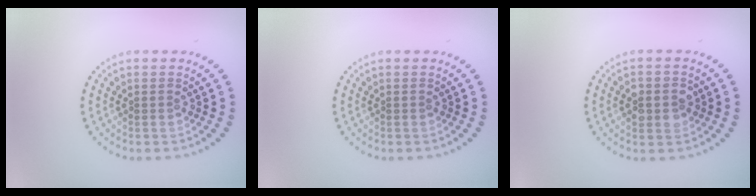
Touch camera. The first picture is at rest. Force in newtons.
{"total": 0.0}
{"total": 2.6, "press": 2.6, "slide": 0.3}